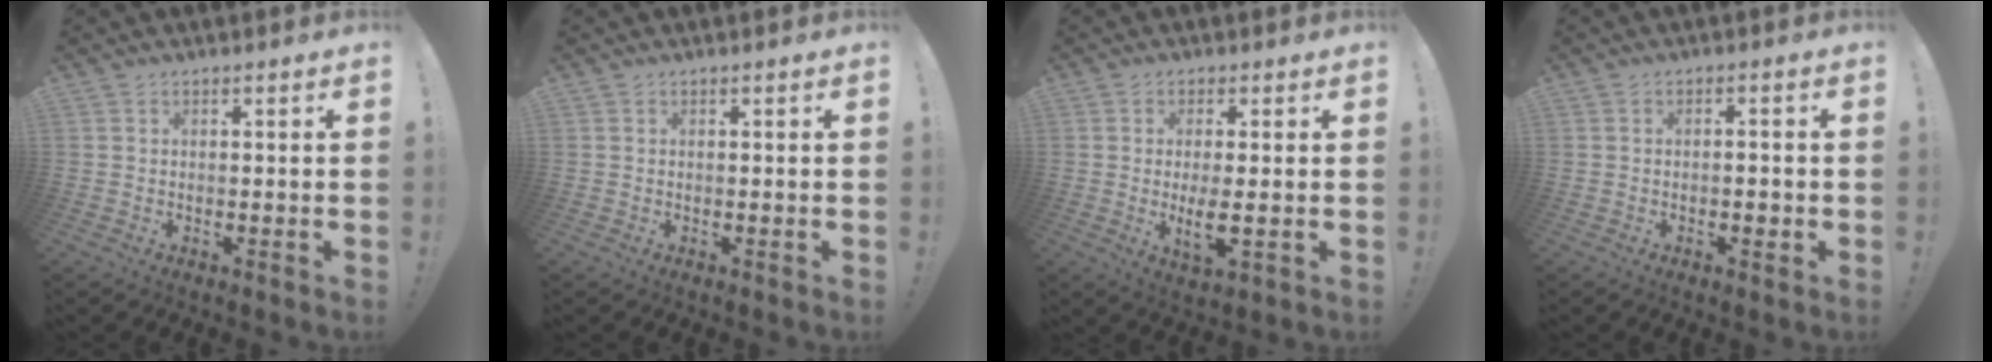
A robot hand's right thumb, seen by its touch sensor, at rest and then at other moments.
{"total": 0.0}
{"total": 6.3, "force": [-0.3, 1.8, 6.0], "torque": [-0.104, -0.019, -0.007]}
{"total": 2.4, "force": [-0.9, 1.0, 2.0], "torque": [-0.016, 0.000, -0.018]}